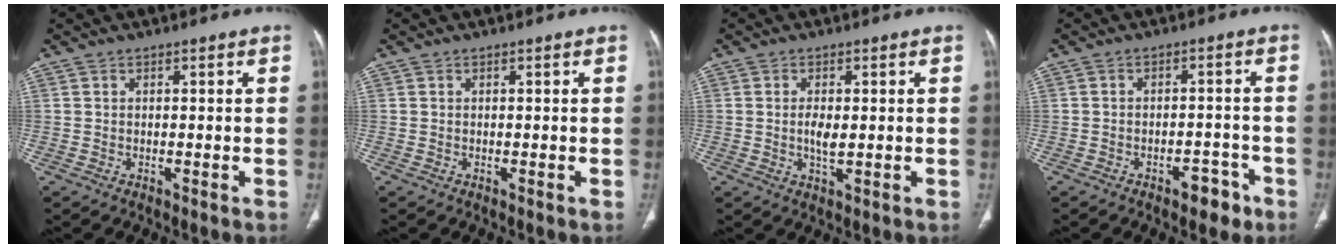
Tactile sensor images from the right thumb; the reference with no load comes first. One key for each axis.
{"total": 0.0}
{"total": 3.2, "fx": 0.1, "fy": 1.3, "fz": 2.9, "tx": -0.060, "ty": -0.006, "tz": 0.004}
{"total": 4.7, "fx": -2.9, "fy": 2.5, "fz": 2.7, "tx": -0.019, "ty": 0.024, "tz": -0.037}